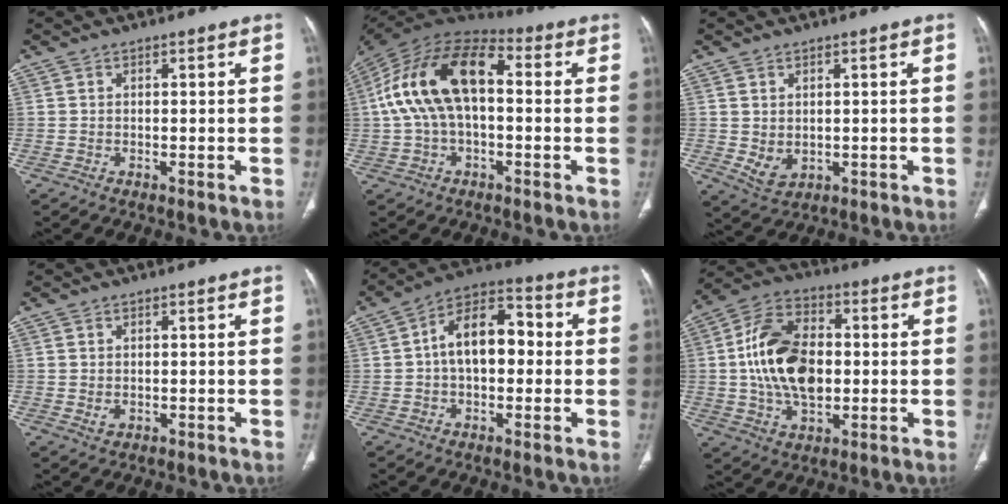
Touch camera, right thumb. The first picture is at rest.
{"total": 18.1, "force": [1.3, 9.9, 15.1], "torque": [-0.284, 0.047, 0.016]}
{"total": 3.6, "force": [0.1, 2.7, 2.4], "torque": [-0.037, -0.010, 0.018]}
{"total": 1.2, "force": [-0.1, 1.0, 0.8], "torque": [-0.015, -0.003, 0.004]}
{"total": 12.4, "force": [0.4, 7.5, 9.9], "torque": [-0.142, 0.038, -0.006]}
{"total": 16.7, "force": [0.0, 10.5, 13.0], "torque": [-0.224, 0.018, -0.001]}